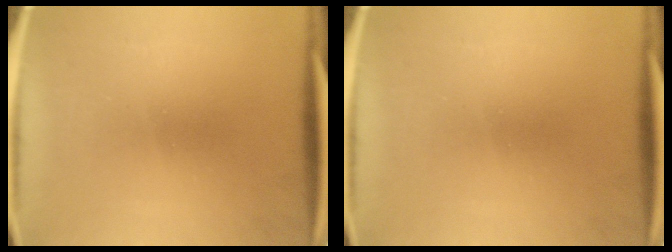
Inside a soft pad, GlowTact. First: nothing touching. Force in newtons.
{"total": 0.0}